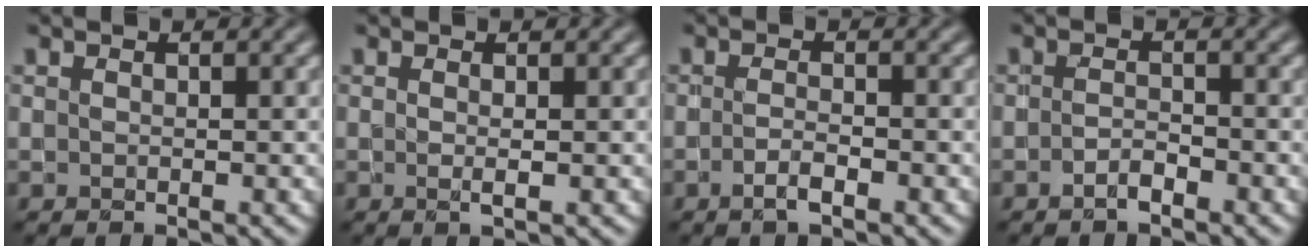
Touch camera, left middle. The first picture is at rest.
{"total": 0.9, "force": [0.0, 0.2, 0.9], "torque": [-0.018, -0.003, 0.000]}
{"total": 1.8, "force": [-0.9, 0.4, 1.5], "torque": [-0.027, -0.001, -0.019]}
{"total": 1.3, "force": [-0.9, 0.3, 0.8], "torque": [-0.017, 0.001, -0.019]}